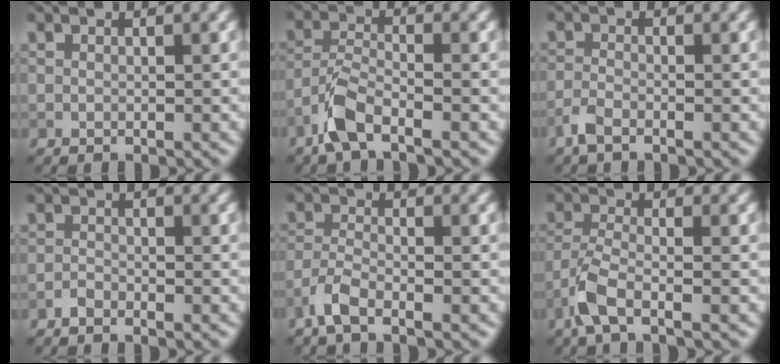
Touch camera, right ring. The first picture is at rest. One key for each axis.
{"total": 3.8, "fx": -2.7, "fy": 1.0, "fz": 2.5, "tx": -0.055, "ty": 0.001, "tz": -0.065}
{"total": 1.8, "fx": -1.3, "fy": 0.5, "fz": 1.0, "tx": -0.027, "ty": -0.003, "tz": -0.035}
{"total": 1.0, "fx": -0.9, "fy": 0.2, "fz": 0.3, "tx": -0.005, "ty": 0.001, "tz": -0.020}
{"total": 2.9, "fx": -2.1, "fy": 0.7, "fz": 1.8, "tx": -0.043, "ty": -0.002, "tz": -0.055}
{"total": 3.7, "fx": -2.3, "fy": 0.9, "fz": 2.7, "tx": -0.062, "ty": -0.003, "tz": -0.062}